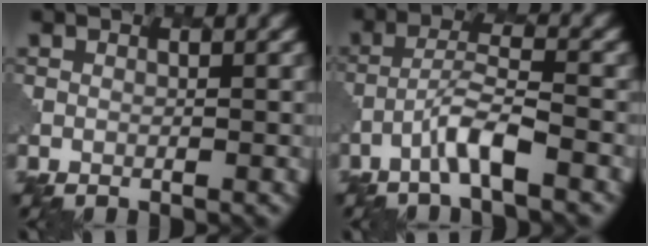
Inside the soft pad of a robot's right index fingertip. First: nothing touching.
{"total": 3.3, "force": [-1.9, 0.3, 2.7], "torque": [-0.053, 0.013, -0.042]}